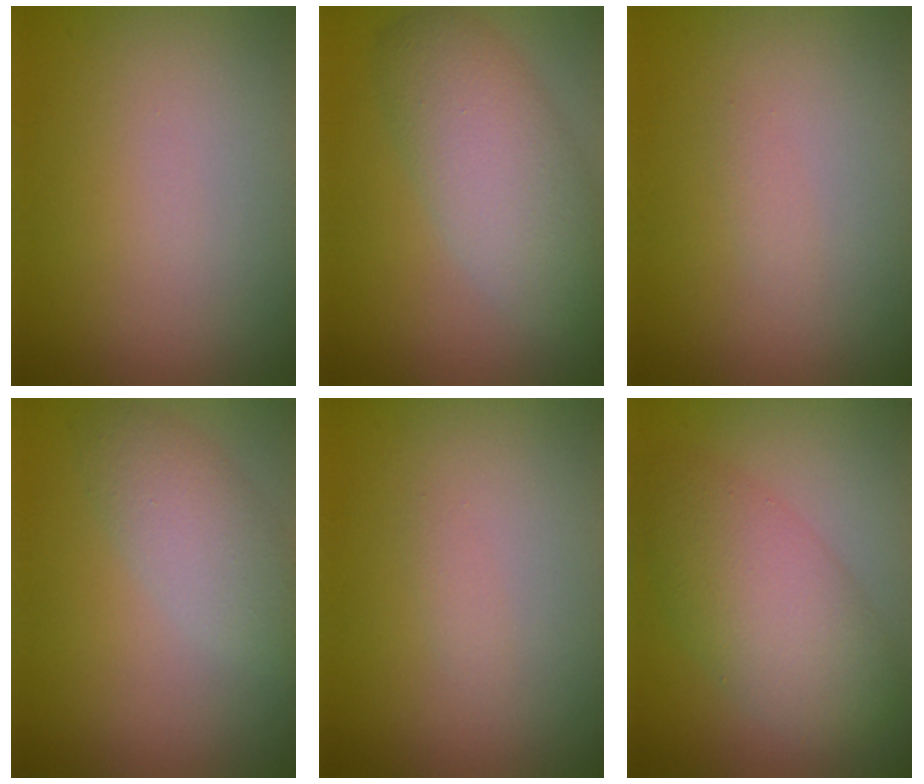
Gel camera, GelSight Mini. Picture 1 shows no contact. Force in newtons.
{"total": 6.1, "press": 6.1, "slide": 0.4}
{"total": 0.6, "press": 0.6, "slide": 0.0}
{"total": 3.6, "press": 3.6, "slide": 0.2}
{"total": 0.6, "press": 0.6, "slide": 0.0}
{"total": 6.2, "press": 6.2, "slide": 0.2}